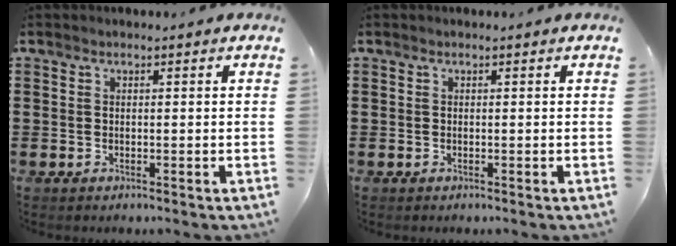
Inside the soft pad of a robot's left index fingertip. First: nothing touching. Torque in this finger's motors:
{"motor_torque": [0.00, 0.00, 0.00, -0.01]}